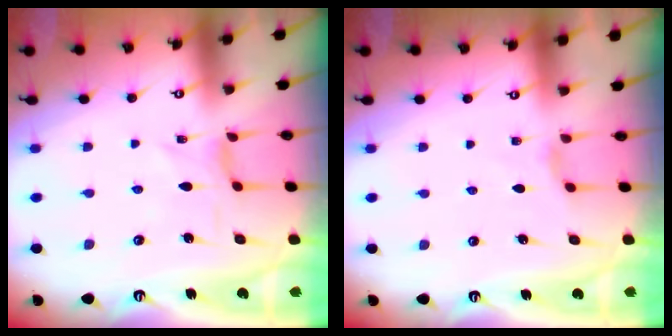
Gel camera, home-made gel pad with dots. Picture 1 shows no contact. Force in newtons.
{"total": 0.7, "press": 0.6, "slide": 0.3}